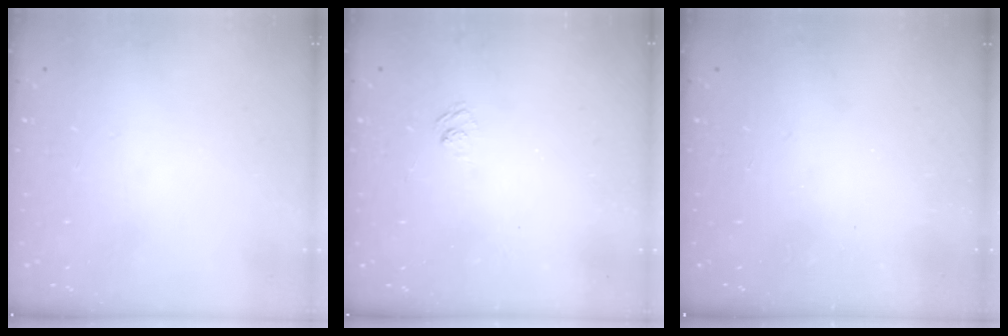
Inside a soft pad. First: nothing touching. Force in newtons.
{"total": 2.4, "press": 2.0, "slide": 1.3}
{"total": 2.4, "press": 2.3, "slide": 0.8}